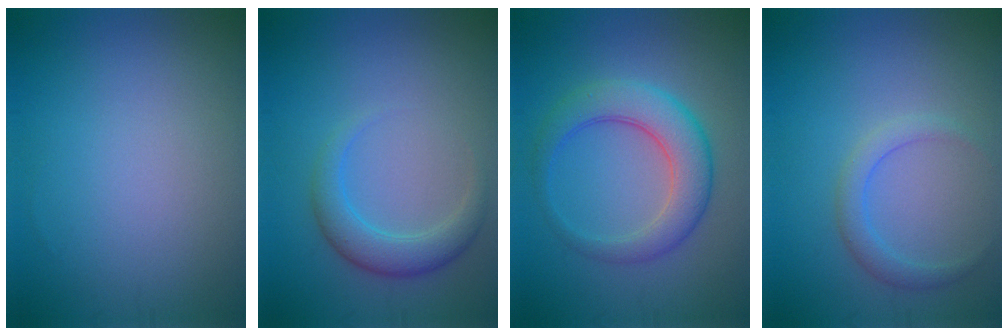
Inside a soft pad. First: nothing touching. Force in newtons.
{"total": 3.1, "press": 3.1, "slide": 0.1}
{"total": 5.1, "press": 5.1, "slide": 0.2}
{"total": 2.0, "press": 2.0, "slide": 0.2}